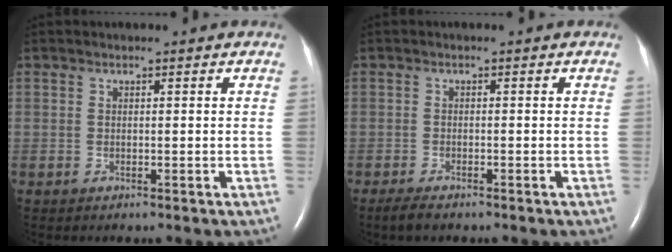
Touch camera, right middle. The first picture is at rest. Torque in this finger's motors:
{"motor_torque": [0.23, -0.18, -0.02, 0.01]}